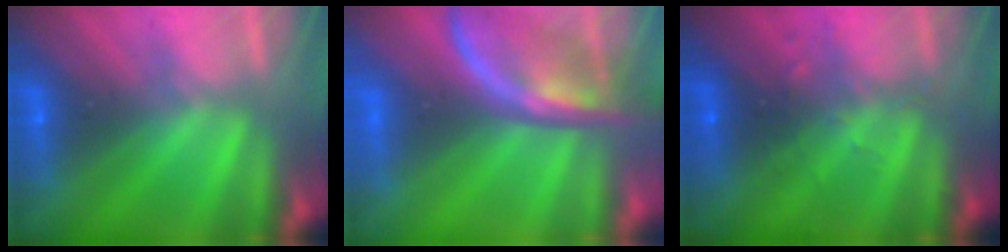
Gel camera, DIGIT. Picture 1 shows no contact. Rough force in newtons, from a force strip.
{"total": 2.3}
{"total": 2.7}